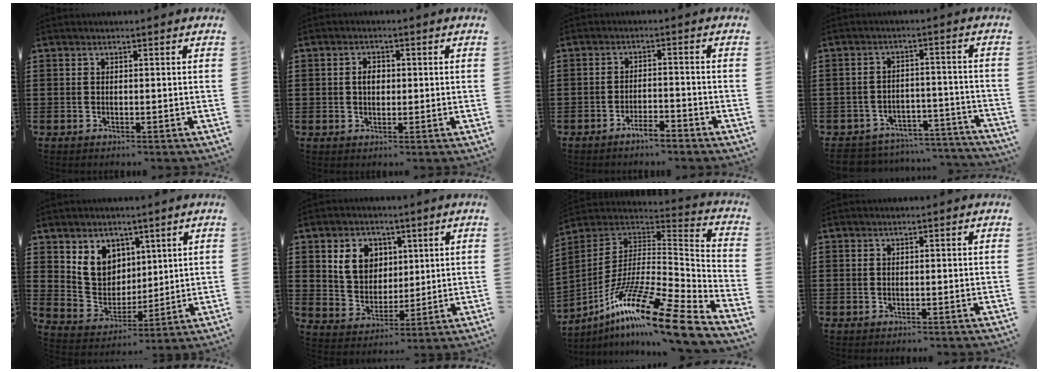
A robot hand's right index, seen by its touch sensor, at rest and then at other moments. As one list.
[{"total": 2.6, "force": [0.2, 1.7, 1.9], "torque": [-0.040, 0.007, 0.002]}, {"total": 3.2, "force": [-2.9, 0.3, 1.3], "torque": [-0.025, 0.005, -0.056]}, {"total": 4.7, "force": [-4.5, 0.9, 0.5], "torque": [-0.013, 0.008, -0.092]}, {"total": 7.3, "force": [3.3, 6.1, 2.3], "torque": [-0.070, 0.001, 0.066]}, {"total": 7.1, "force": [2.6, 5.9, 3.0], "torque": [-0.063, 0.009, 0.043]}, {"total": 17.1, "force": [-12.0, 1.0, 12.1], "torque": [-0.222, 0.015, -0.222]}, {"total": 0.0}]